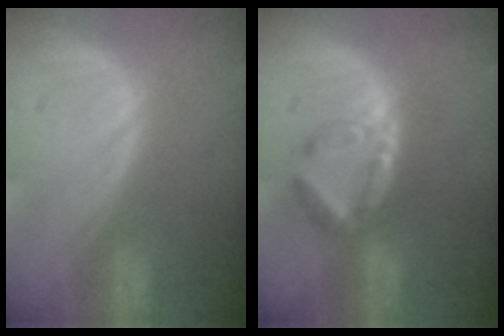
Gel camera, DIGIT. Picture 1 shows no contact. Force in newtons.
{"total": 6.0, "press": 5.7, "slide": 2.1}